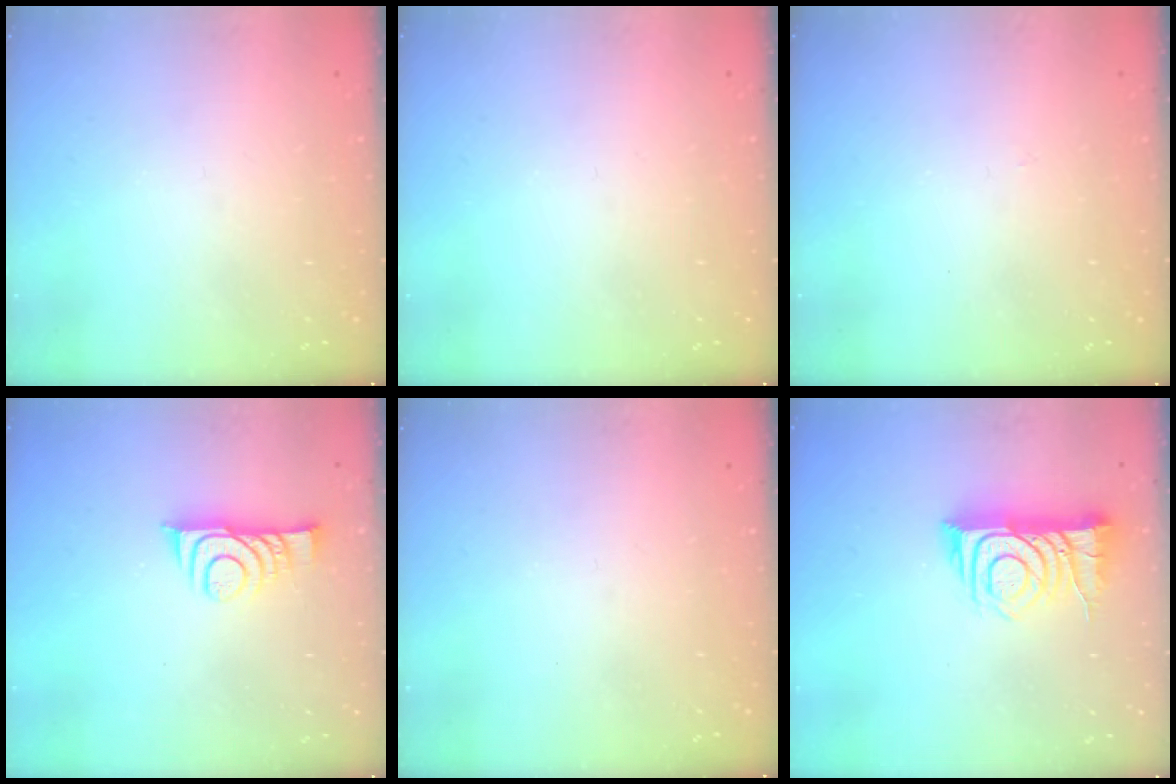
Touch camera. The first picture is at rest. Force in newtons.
{"total": 0.0}
{"total": 2.8, "press": 2.8, "slide": 0.4}
{"total": 9.0, "press": 9.0, "slide": 0.7}
{"total": 0.0}
{"total": 11.3, "press": 11.2, "slide": 1.4}